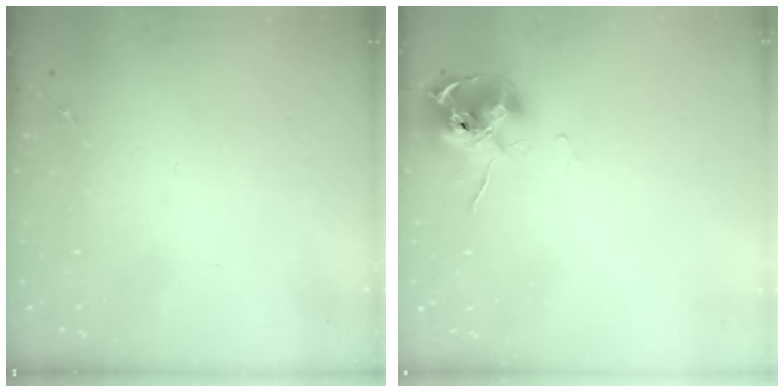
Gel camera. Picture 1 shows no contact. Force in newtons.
{"total": 10.6, "press": 10.5, "slide": 0.8}